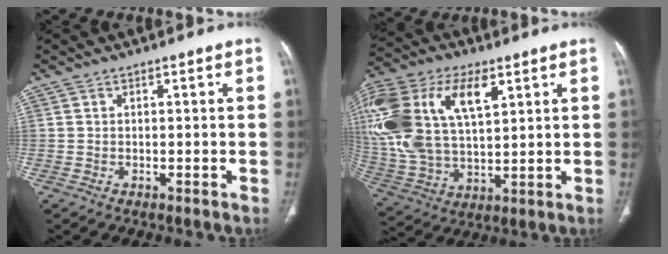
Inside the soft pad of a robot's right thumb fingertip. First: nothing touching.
{"total": 27.0, "force": [9.4, 15.0, 20.5], "torque": [-0.470, 0.017, 0.178]}